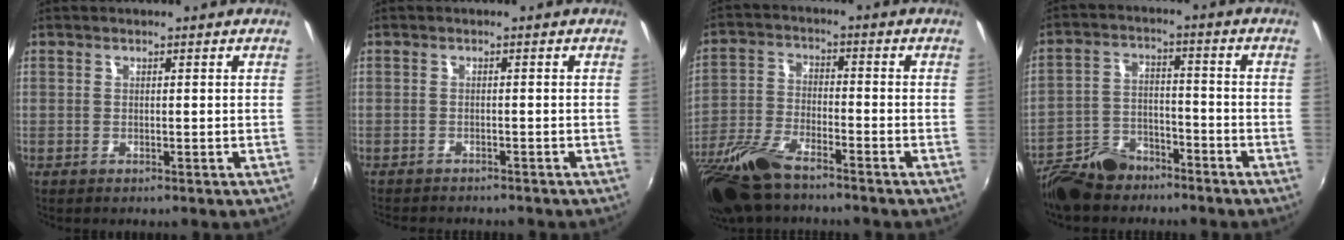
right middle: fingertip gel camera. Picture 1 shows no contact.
{"total": 4.5, "force": [-4.1, 0.9, 1.4], "torque": [-0.038, -0.014, -0.062]}
{"total": 14.6, "force": [-11.1, 4.5, 8.4], "torque": [-0.192, -0.032, -0.218]}
{"total": 12.1, "force": [-9.6, 5.6, 4.8], "torque": [-0.125, 0.001, -0.172]}